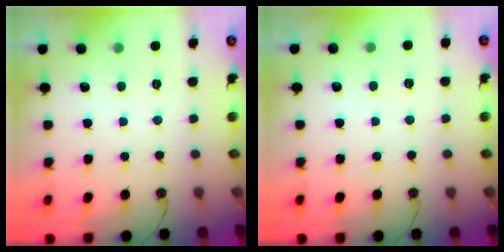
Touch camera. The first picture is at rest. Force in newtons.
{"total": 2.7, "press": 2.5, "slide": 0.9}